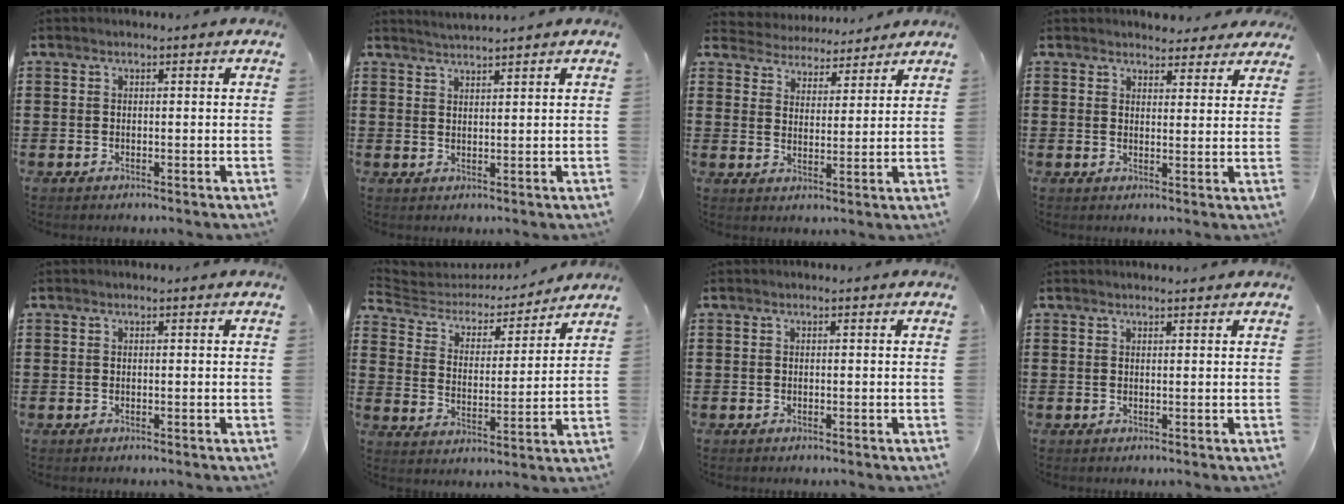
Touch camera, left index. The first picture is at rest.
{"total": 1.9, "force": [1.9, -0.4, 0.1], "torque": [-0.005, -0.002, 0.036]}
{"total": 3.9, "force": [3.8, 0.7, -0.6], "torque": [-0.010, -0.022, 0.065]}
{"total": 3.6, "force": [3.4, 1.1, 0.1], "torque": [-0.005, -0.011, 0.064]}
{"total": 0.0}
{"total": 3.9, "force": [3.6, 1.3, 0.7], "torque": [-0.040, -0.027, 0.053]}
{"total": 0.0}
{"total": 0.8, "force": [0.8, 0.0, 0.1], "torque": [-0.004, -0.001, 0.016]}